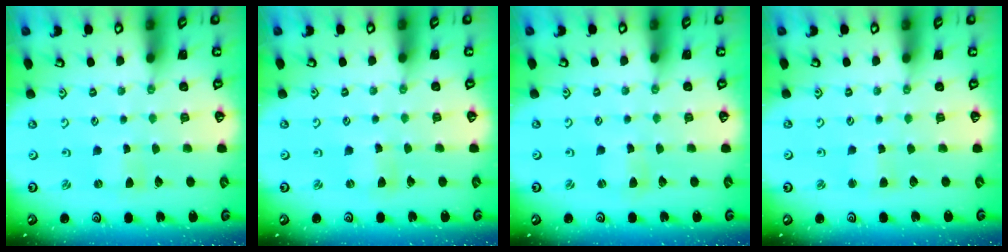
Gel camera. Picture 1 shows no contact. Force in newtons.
{"total": 2.0, "press": 2.0, "slide": 0.1}
{"total": 1.4, "press": 1.4, "slide": 0.2}
{"total": 2.6, "press": 2.6, "slide": 0.4}